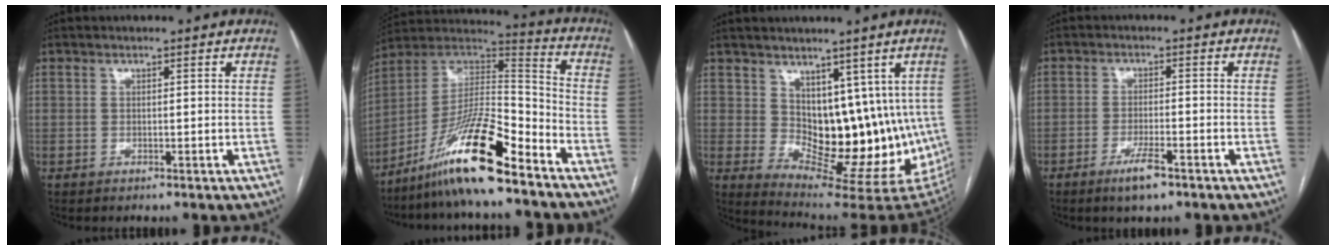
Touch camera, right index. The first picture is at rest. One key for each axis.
{"total": 17.2, "fx": -11.7, "fy": 1.6, "fz": 12.4, "tx": -0.233, "ty": 0.008, "tz": -0.208}
{"total": 13.1, "fx": 3.1, "fy": 7.1, "fz": 10.6, "tx": -0.132, "ty": -0.006, "tz": 0.068}
{"total": 4.7, "fx": -3.1, "fy": 0.7, "fz": 3.5, "tx": -0.069, "ty": -0.005, "tz": -0.053}